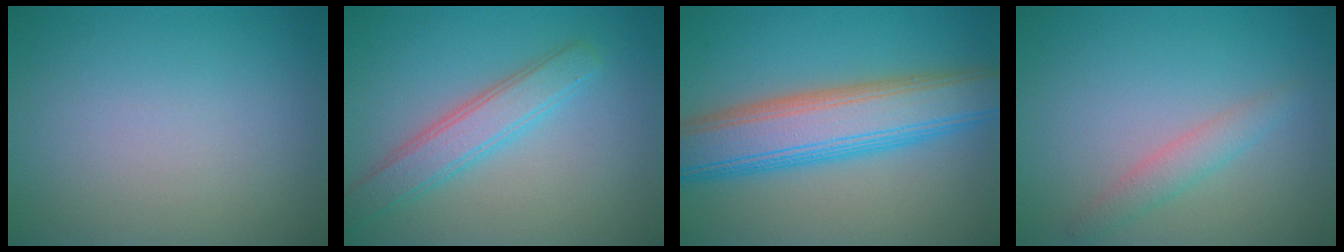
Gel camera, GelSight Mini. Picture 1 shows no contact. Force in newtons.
{"total": 3.7, "press": 3.7, "slide": 0.1}
{"total": 8.6, "press": 8.6, "slide": 0.1}
{"total": 2.7, "press": 2.7, "slide": 0.2}